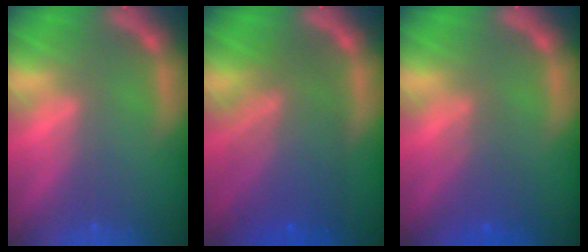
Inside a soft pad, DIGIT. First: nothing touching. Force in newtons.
{"total": 8.6}
{"total": 3.0}